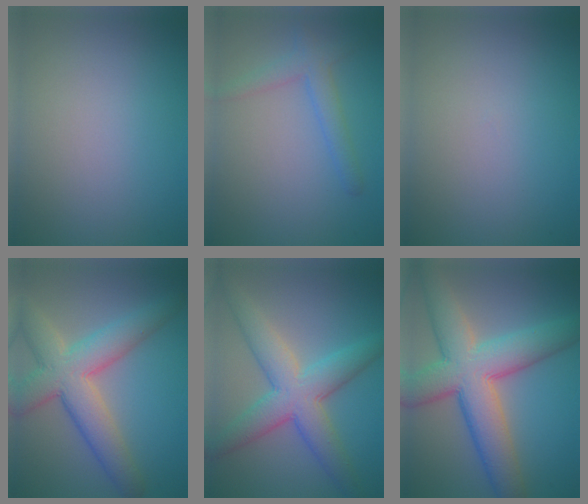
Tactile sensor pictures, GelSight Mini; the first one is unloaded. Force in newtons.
{"total": 2.5, "press": 2.5, "slide": 0.1}
{"total": 0.0}
{"total": 7.5, "press": 7.5, "slide": 0.6}
{"total": 6.8, "press": 6.8, "slide": 0.2}
{"total": 9.9, "press": 9.9, "slide": 0.5}